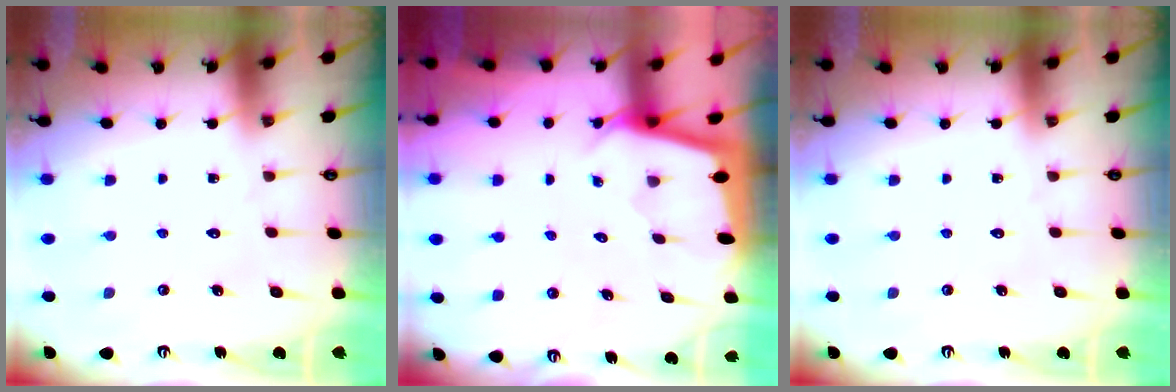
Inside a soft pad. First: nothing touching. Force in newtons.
{"total": 2.1, "press": 2.1, "slide": 0.1}
{"total": 0.0}